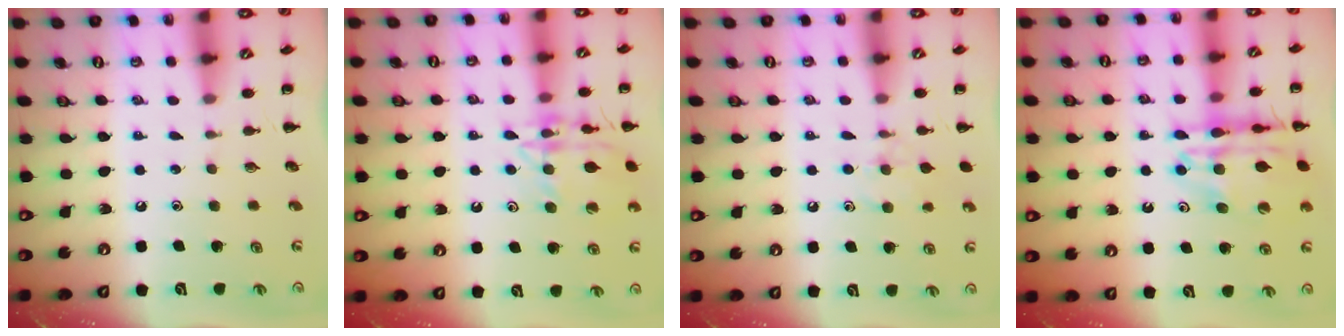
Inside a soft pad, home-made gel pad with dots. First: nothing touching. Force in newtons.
{"total": 15.4, "press": 15.4, "slide": 0.8}
{"total": 8.0, "press": 7.7, "slide": 2.0}
{"total": 16.0, "press": 15.7, "slide": 3.0}